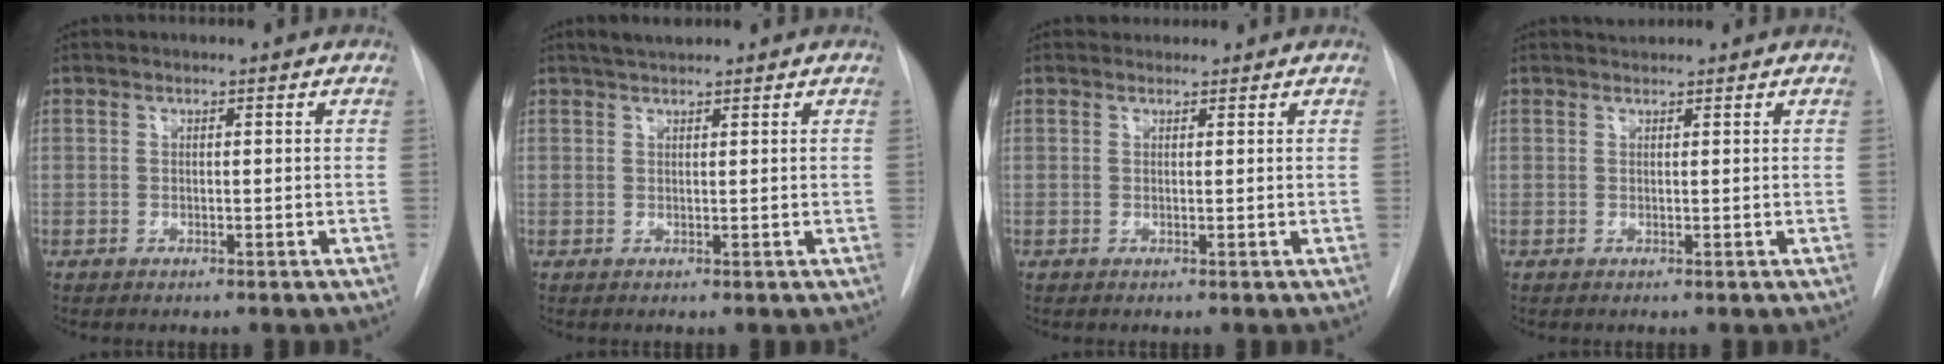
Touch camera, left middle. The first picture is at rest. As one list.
[{"total": 2.4, "force": [2.0, 0.5, 1.1], "torque": [-0.020, 0.013, 0.035]}, {"total": 1.3, "force": [1.2, 0.6, -0.1], "torque": [0.001, 0.013, 0.018]}, {"total": 0.9, "force": [0.9, 0.1, -0.1], "torque": [-0.009, 0.007, 0.018]}]